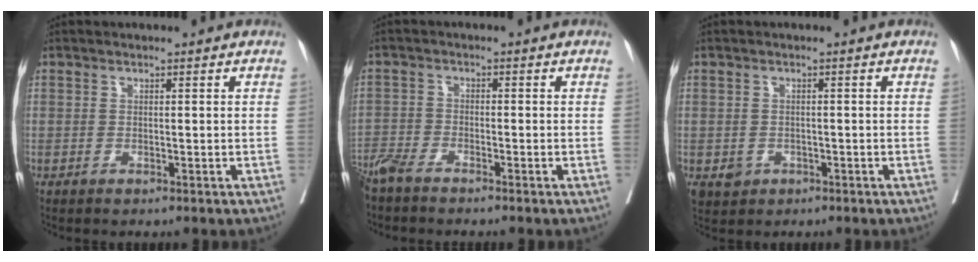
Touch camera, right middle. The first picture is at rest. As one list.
[{"total": 4.1, "force": [-3.7, 0.4, 1.8], "torque": [-0.032, -0.011, -0.075]}, {"total": 2.8, "force": [-1.0, 2.5, 0.7], "torque": [-0.009, 0.002, -0.010]}]